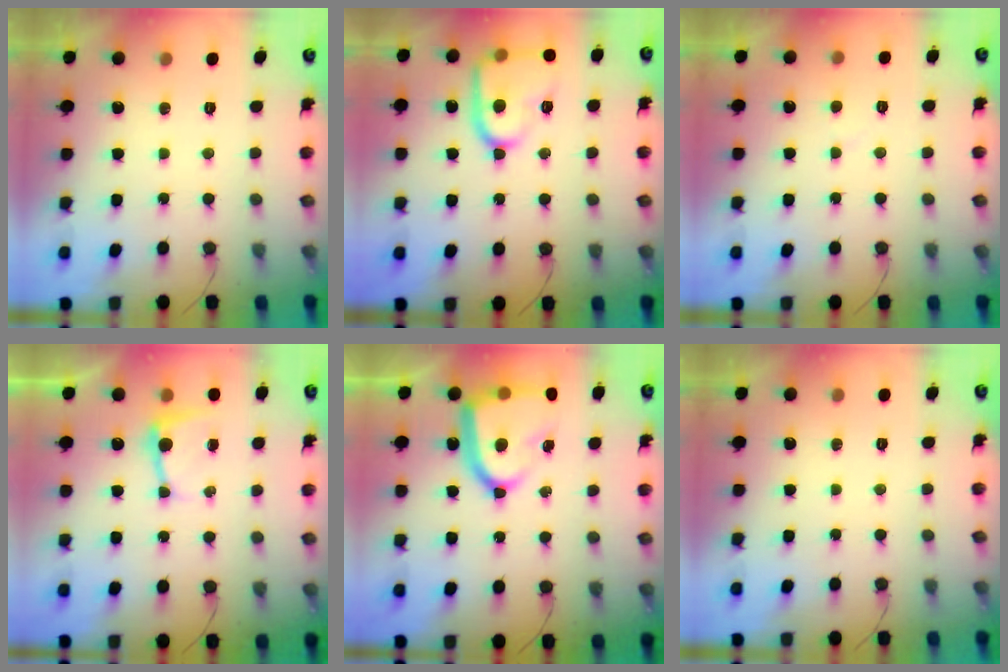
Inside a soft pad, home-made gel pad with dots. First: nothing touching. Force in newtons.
{"total": 16.0, "press": 16.0, "slide": 1.6}
{"total": 3.0, "press": 3.0, "slide": 0.3}
{"total": 5.2, "press": 5.2, "slide": 0.7}
{"total": 18.1, "press": 18.0, "slide": 1.8}
{"total": 0.0}